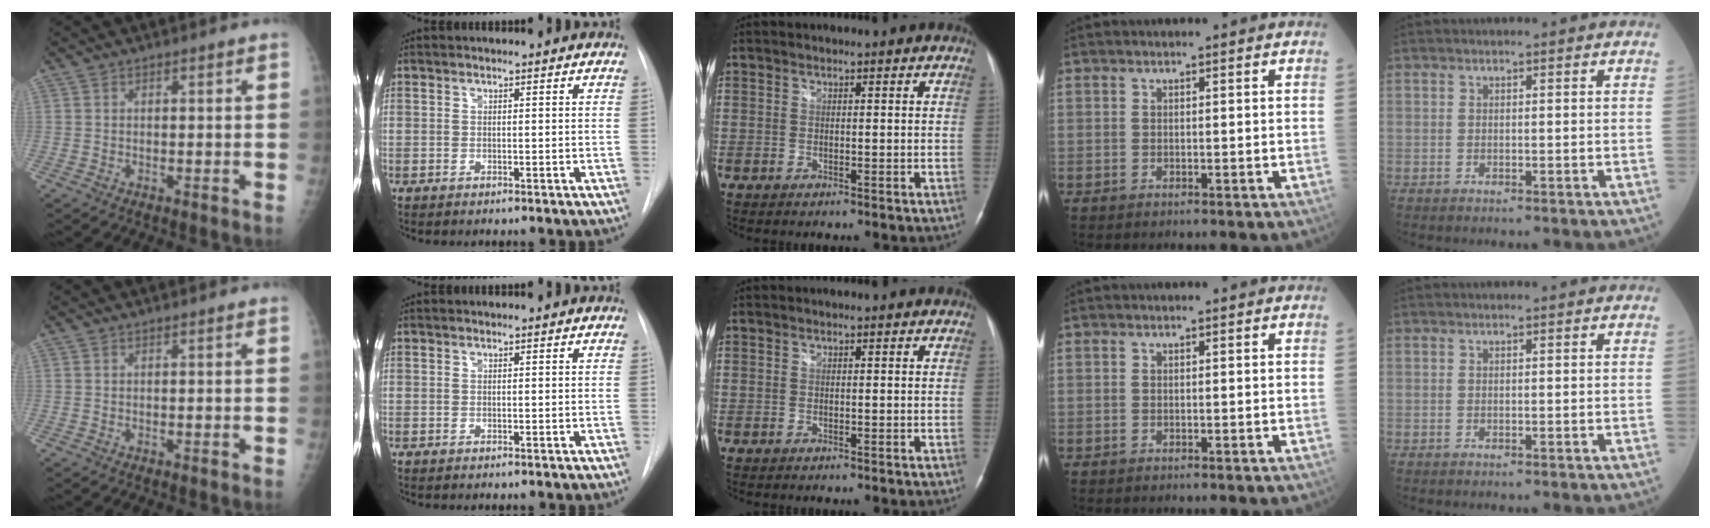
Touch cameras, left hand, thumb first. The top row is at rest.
{}